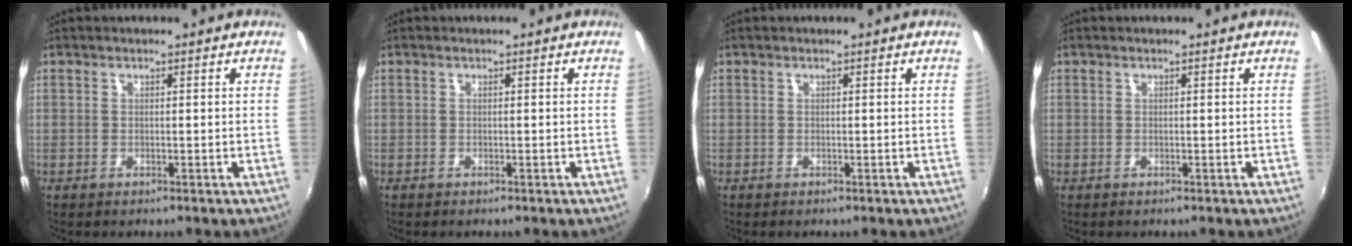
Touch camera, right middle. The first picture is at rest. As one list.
[{"total": 0.0}, {"total": 0.0}, {"total": 0.0}]